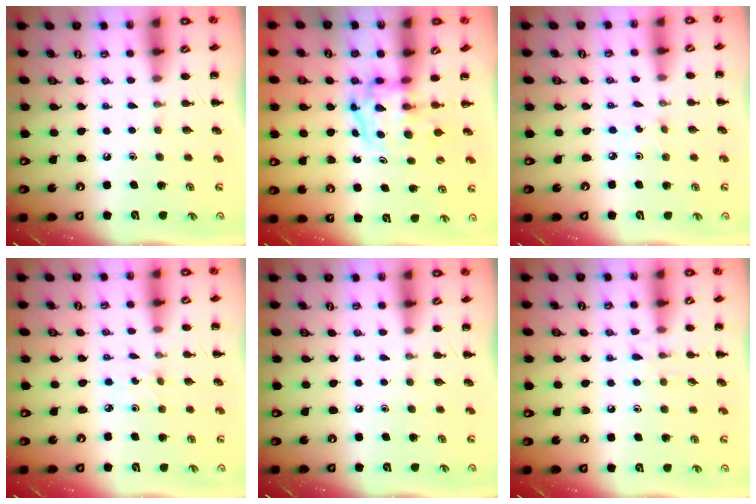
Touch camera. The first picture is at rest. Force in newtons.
{"total": 3.9, "press": 3.8, "slide": 0.6}
{"total": 0.6, "press": 0.6, "slide": 0.2}
{"total": 1.2, "press": 1.1, "slide": 0.4}
{"total": 0.0}
{"total": 6.1, "press": 5.9, "slide": 1.8}